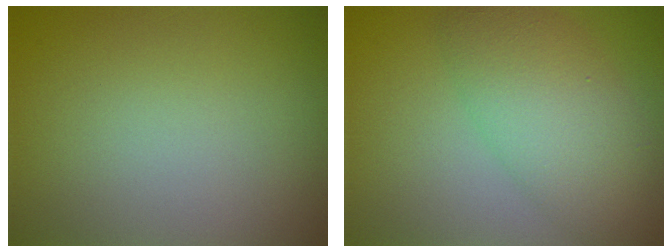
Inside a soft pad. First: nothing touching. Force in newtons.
{"total": 6.4, "press": 6.4, "slide": 0.2}